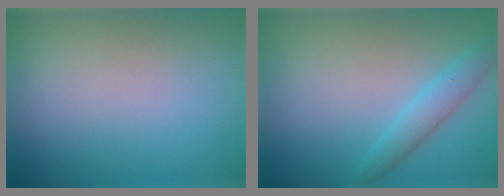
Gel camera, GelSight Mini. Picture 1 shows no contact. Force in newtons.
{"total": 2.3, "press": 2.3, "slide": 0.1}